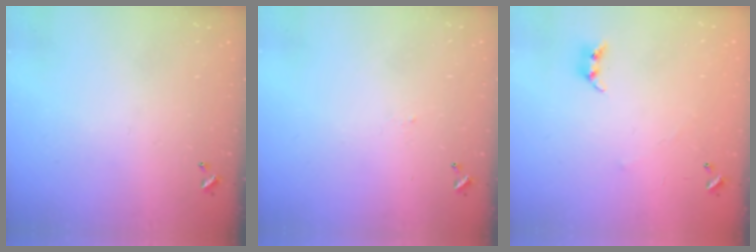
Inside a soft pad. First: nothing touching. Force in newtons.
{"total": 2.1, "press": 2.1, "slide": 0.2}
{"total": 5.0, "press": 4.9, "slide": 0.2}